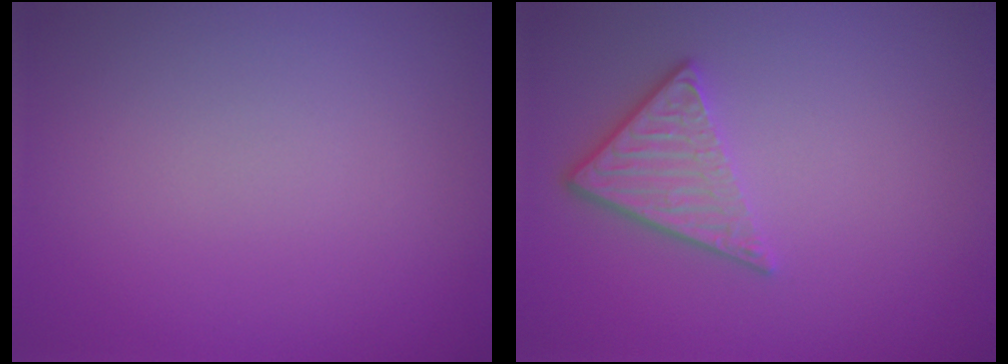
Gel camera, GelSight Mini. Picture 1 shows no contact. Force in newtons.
{"total": 3.7, "press": 2.8, "slide": 2.5}